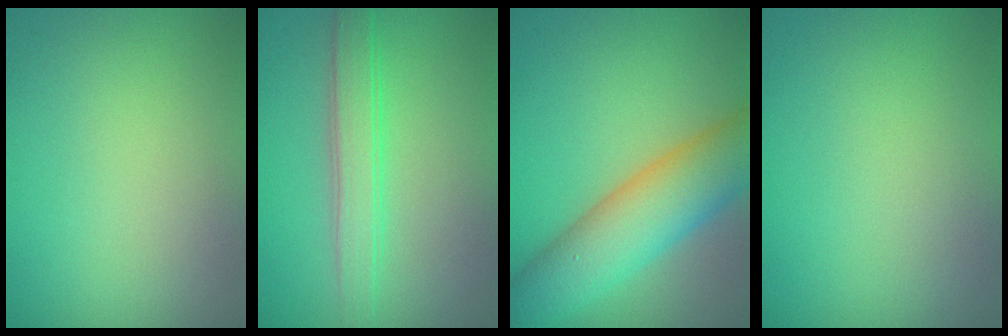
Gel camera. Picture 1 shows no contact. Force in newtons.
{"total": 2.9, "press": 2.9, "slide": 0.0}
{"total": 8.4, "press": 8.4, "slide": 0.3}
{"total": 0.0}